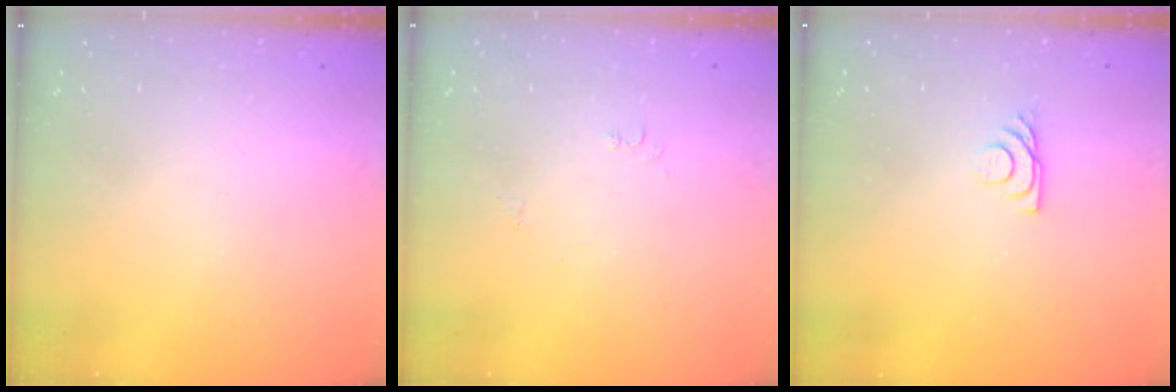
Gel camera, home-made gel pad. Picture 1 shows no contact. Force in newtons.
{"total": 4.0, "press": 4.0, "slide": 0.6}
{"total": 5.3, "press": 5.3, "slide": 0.6}